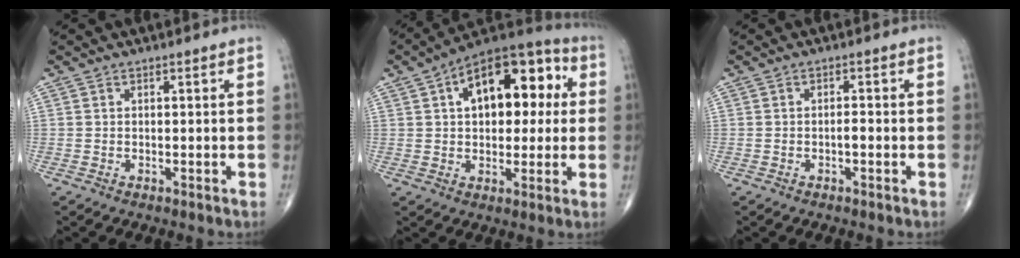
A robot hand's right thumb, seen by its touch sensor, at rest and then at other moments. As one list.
[{"total": 18.8, "force": [4.4, 10.4, 15.0], "torque": [-0.178, 0.029, 0.055]}, {"total": 1.3, "force": [-0.4, 0.3, 1.1], "torque": [-0.019, 0.003, -0.008]}]